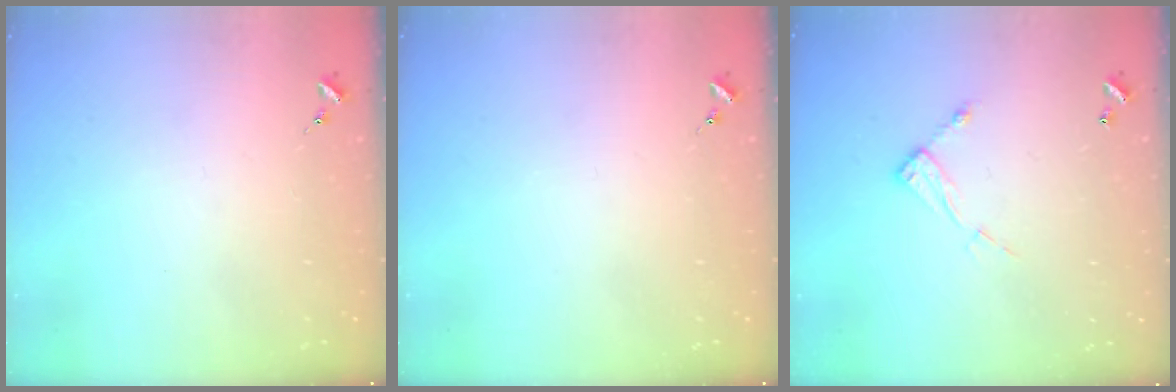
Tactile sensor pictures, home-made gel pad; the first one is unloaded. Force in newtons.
{"total": 0.0}
{"total": 8.7, "press": 8.7, "slide": 0.4}